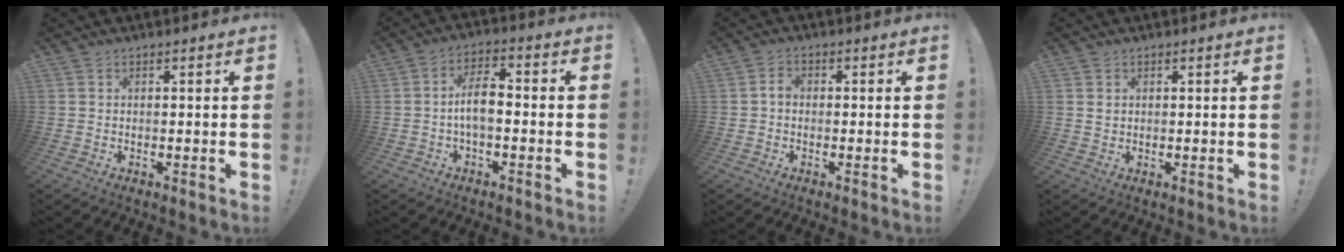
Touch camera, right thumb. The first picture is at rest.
{"total": 8.0, "force": [-1.3, 3.6, 7.0], "torque": [-0.131, 0.008, -0.025]}
{"total": 2.0, "force": [-0.7, 1.3, 1.5], "torque": [-0.026, 0.010, -0.013]}
{"total": 1.1, "force": [0.6, 0.9, 0.2], "torque": [0.004, 0.000, 0.010]}